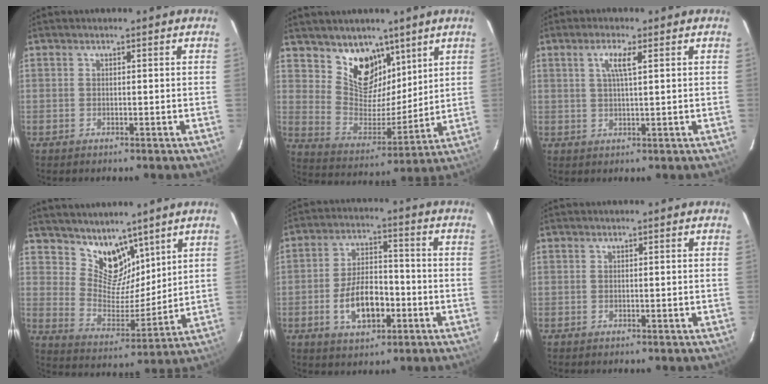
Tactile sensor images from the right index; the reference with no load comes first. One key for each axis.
{"total": 12.2, "fx": 8.0, "fy": 7.8, "fz": 4.8, "tx": -0.086, "ty": -0.012, "tz": 0.154}
{"total": 3.6, "fx": 1.4, "fy": 0.3, "fz": 3.3, "tx": -0.064, "ty": 0.003, "tz": 0.025}
{"total": 10.6, "fx": 7.9, "fy": 6.0, "fz": 3.7, "tx": -0.060, "ty": -0.003, "tz": 0.154}
{"total": 10.2, "fx": -3.5, "fy": 5.2, "fz": 8.0, "tx": -0.157, "ty": 0.015, "tz": -0.049}
{"total": 0.0}